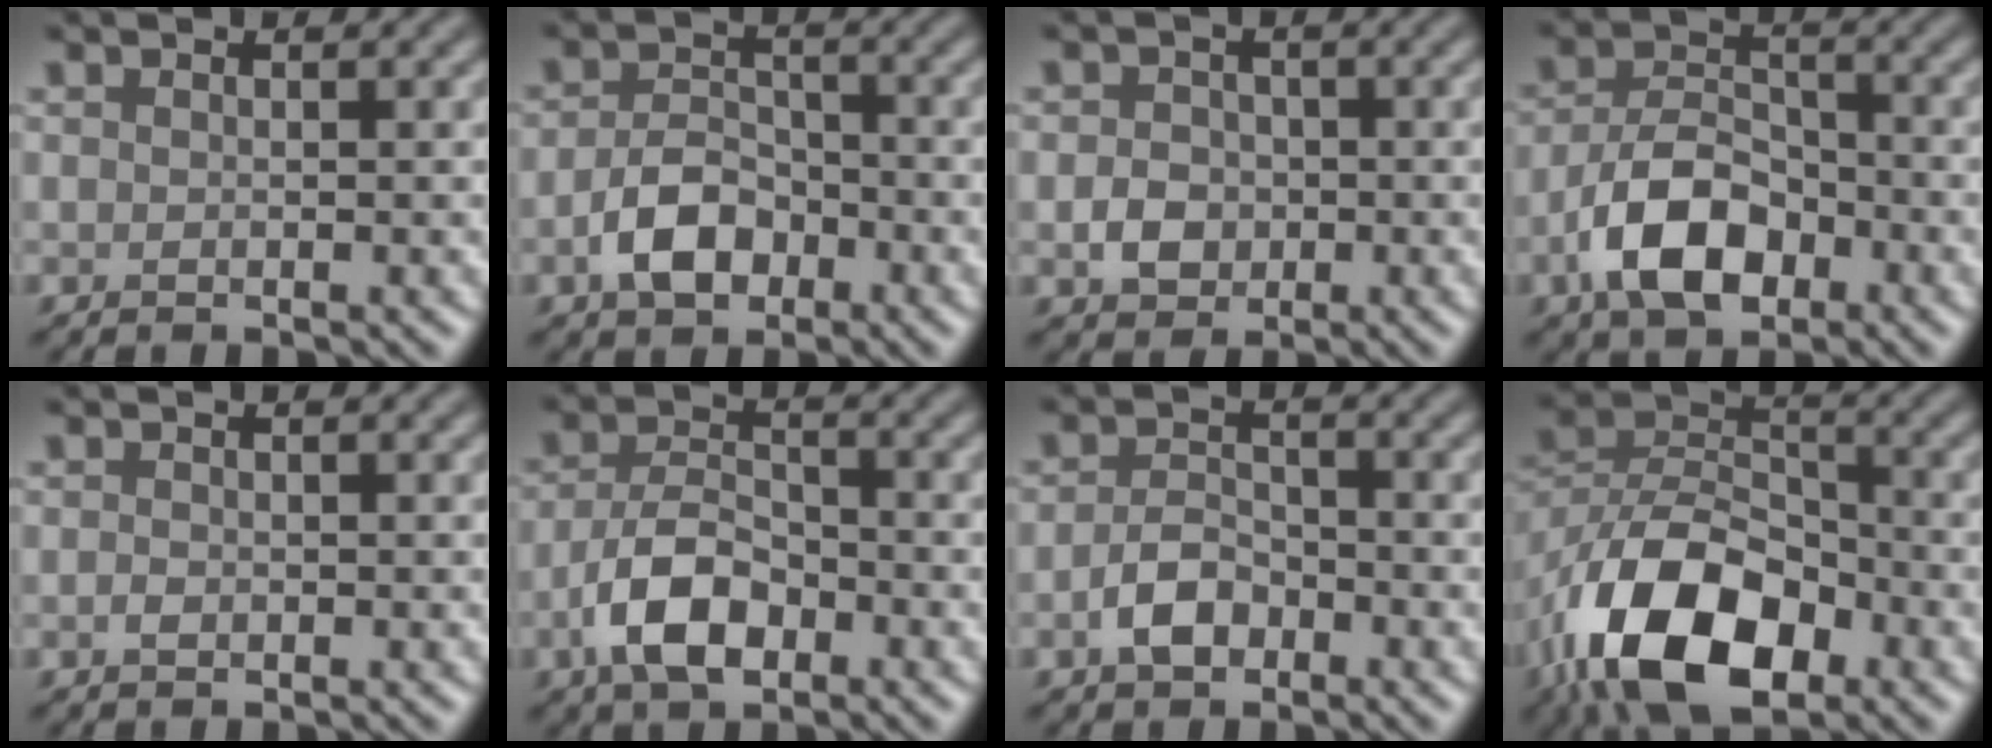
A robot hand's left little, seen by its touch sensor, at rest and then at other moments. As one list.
[{"total": 4.0, "force": [-1.7, 2.6, 2.5], "torque": [-0.046, 0.003, -0.036]}, {"total": 2.5, "force": [-0.5, 2.1, 1.2], "torque": [-0.016, -0.001, -0.014]}, {"total": 6.3, "force": [-2.9, 3.6, 4.3], "torque": [-0.076, 0.001, -0.058]}, {"total": 0.6, "force": [-0.1, 0.4, 0.5], "torque": [-0.010, -0.002, -0.003]}, {"total": 5.3, "force": [-2.4, 2.9, 3.8], "torque": [-0.072, 0.002, -0.049]}, {"total": 2.8, "force": [-1.3, 1.8, 1.7], "torque": [-0.033, 0.005, -0.029]}, {"total": 11.9, "force": [-6.1, 6.5, 7.8], "torque": [-0.151, -0.002, -0.119]}]